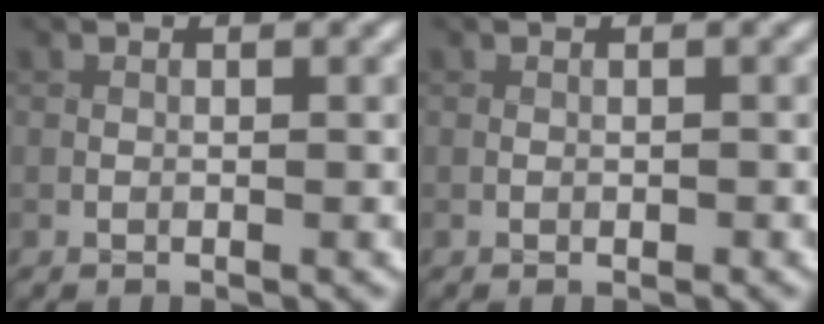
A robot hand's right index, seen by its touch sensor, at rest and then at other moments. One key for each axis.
{"total": 0.0}